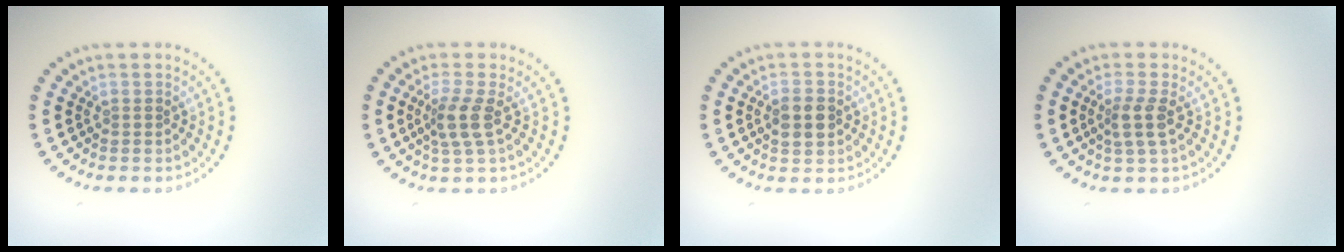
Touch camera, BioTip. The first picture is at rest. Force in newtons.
{"total": 2.6, "press": 2.0, "slide": 1.7}
{"total": 2.7, "press": 2.7, "slide": 0.1}
{"total": 2.2, "press": 1.8, "slide": 1.3}